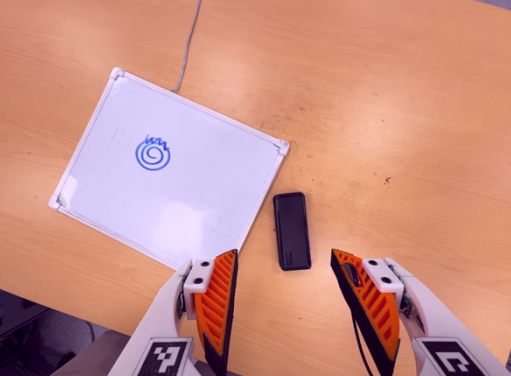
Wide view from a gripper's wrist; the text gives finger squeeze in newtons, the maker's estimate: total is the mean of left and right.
{"total": 0.0}